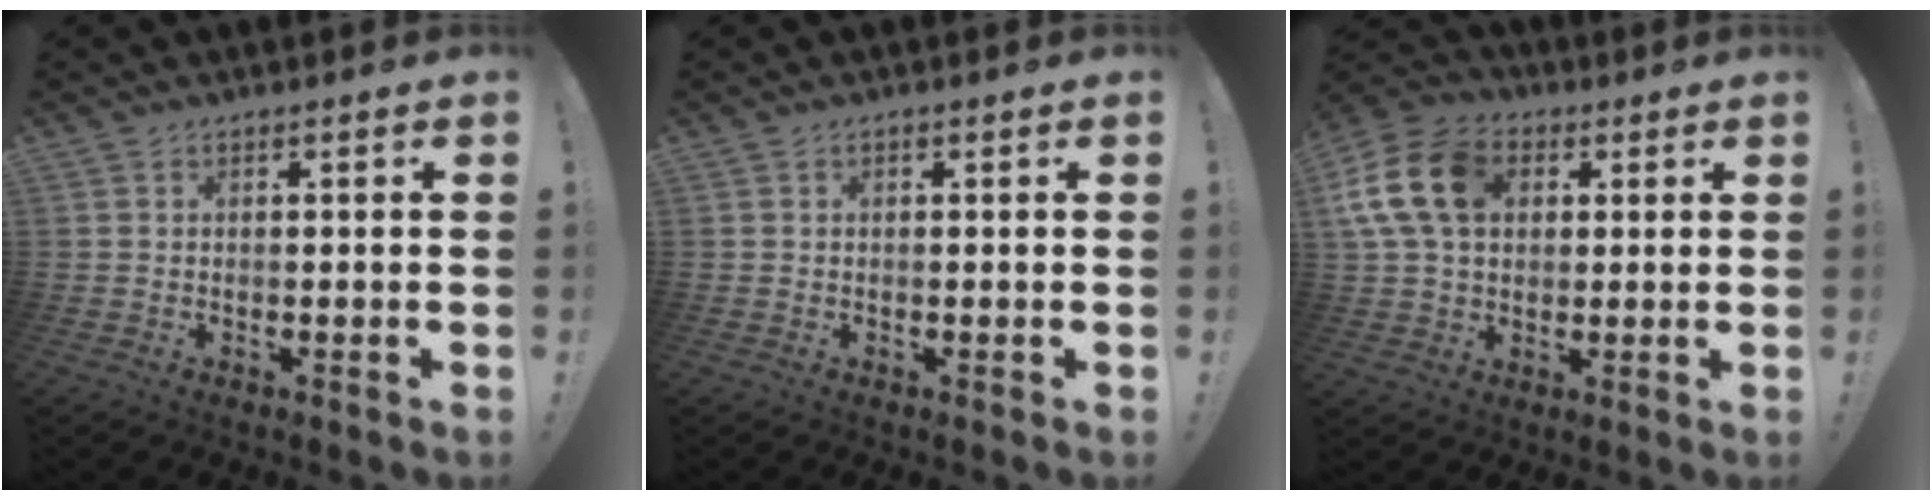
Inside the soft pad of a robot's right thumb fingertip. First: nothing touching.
{"total": 0.0}
{"total": 16.2, "force": [4.3, 11.9, 10.0], "torque": [-0.184, 0.001, 0.084]}